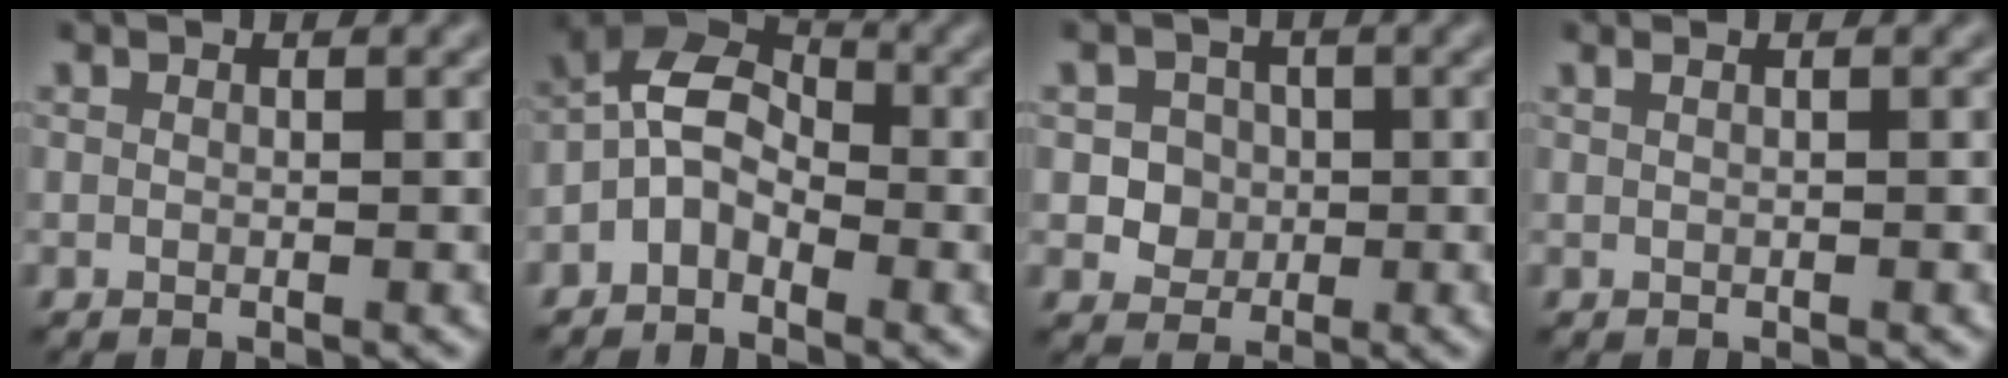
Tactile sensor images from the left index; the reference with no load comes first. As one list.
[{"total": 5.1, "force": [-1.9, 3.3, 3.3], "torque": [-0.061, 0.011, -0.047]}, {"total": 2.9, "force": [0.0, 2.7, 1.0], "torque": [-0.013, 0.000, 0.000]}, {"total": 1.5, "force": [0.7, 0.7, 1.0], "torque": [-0.007, -0.008, -0.005]}]